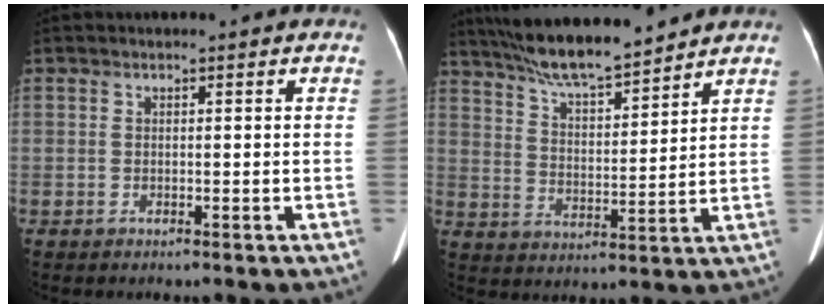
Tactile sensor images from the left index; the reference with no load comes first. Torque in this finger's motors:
{"motor_torque": [0.77, -1.08, 0.11, 0.13]}